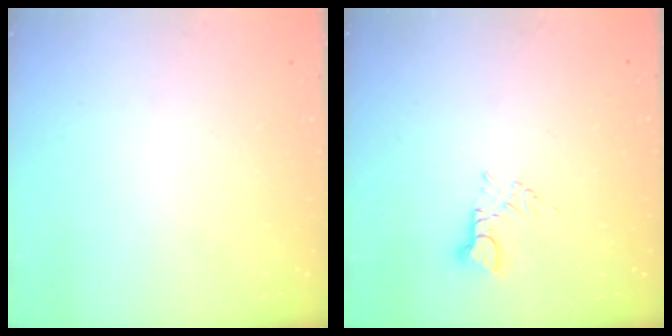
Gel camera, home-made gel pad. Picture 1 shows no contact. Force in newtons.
{"total": 3.0, "press": 3.0, "slide": 0.4}